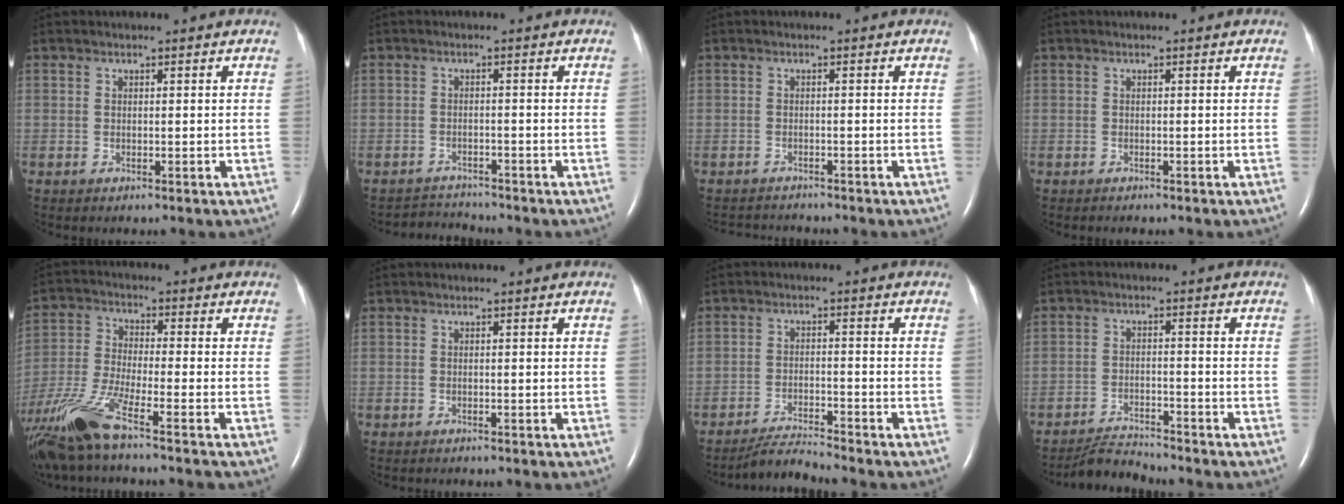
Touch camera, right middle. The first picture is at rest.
{"total": 2.9, "force": [-2.7, -0.2, -1.2], "torque": [0.021, -0.011, -0.041]}
{"total": 3.3, "force": [-3.3, 0.2, -0.1], "torque": [0.004, -0.011, -0.049]}
{"total": 0.0}
{"total": 12.2, "force": [-8.9, -0.2, 8.4], "torque": [-0.178, -0.027, -0.174]}
{"total": 0.5, "force": [-0.5, 0.1, 0.0], "torque": [-0.006, -0.002, -0.007]}
{"total": 4.1, "force": [-3.9, -1.3, 0.1], "torque": [-0.015, -0.020, -0.070]}
{"total": 4.1, "force": [-4.0, -0.6, -0.3], "torque": [-0.006, -0.017, -0.070]}